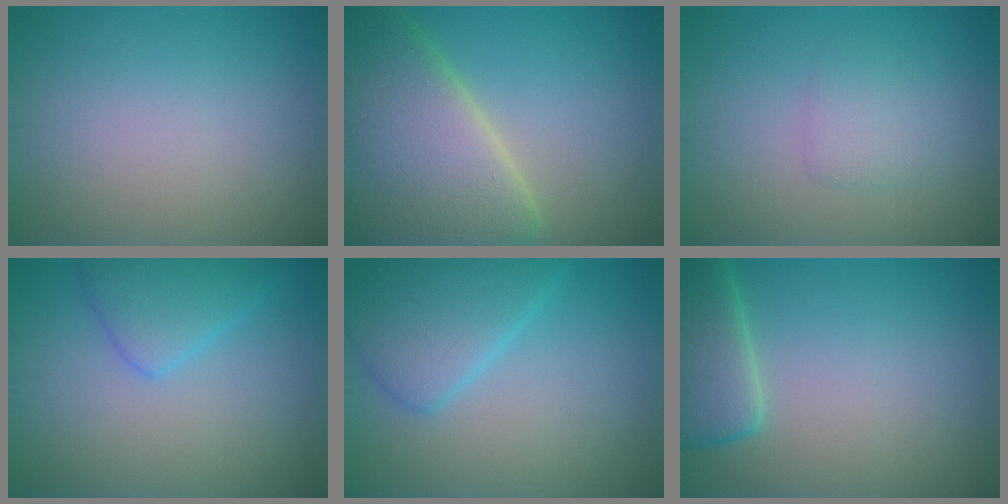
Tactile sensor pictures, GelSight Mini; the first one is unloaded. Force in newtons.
{"total": 12.5, "press": 12.5, "slide": 0.8}
{"total": 1.9, "press": 1.9, "slide": 0.1}
{"total": 3.3, "press": 3.3, "slide": 0.1}
{"total": 4.9, "press": 4.9, "slide": 0.1}
{"total": 4.8, "press": 4.8, "slide": 0.5}